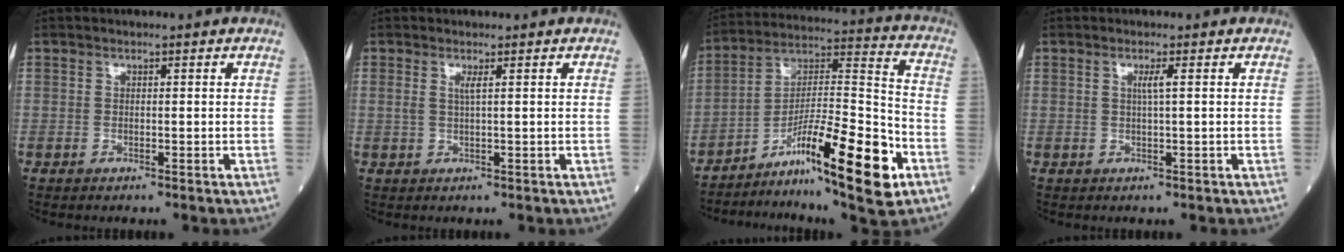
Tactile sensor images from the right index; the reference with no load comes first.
{"total": 1.3, "force": [0.4, -0.2, 1.2], "torque": [-0.028, 0.001, 0.009]}
{"total": 18.7, "force": [-9.2, 2.0, 16.1], "torque": [-0.281, -0.004, -0.149]}
{"total": 1.5, "force": [0.3, -0.4, 1.4], "torque": [-0.027, -0.002, 0.006]}